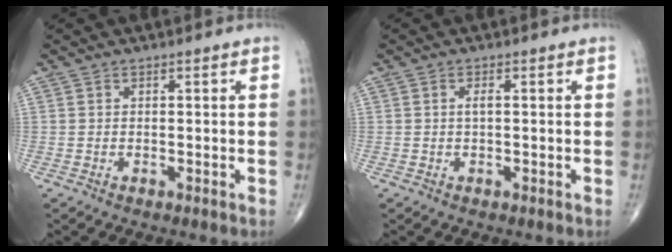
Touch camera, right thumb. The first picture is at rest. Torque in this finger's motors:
{"motor_torque": [0.29, 0.06, 0.17, -0.18, -0.01]}